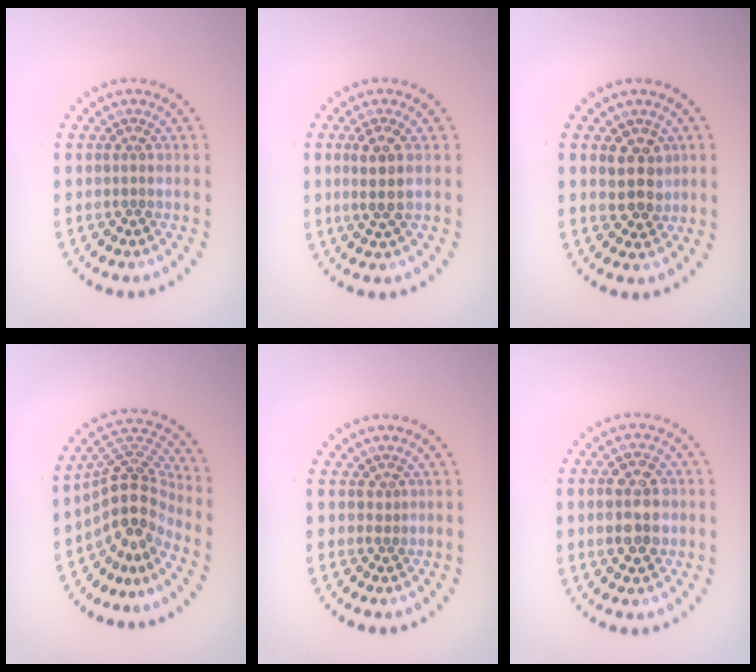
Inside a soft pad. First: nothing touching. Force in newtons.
{"total": 2.4, "press": 2.1, "slide": 1.1}
{"total": 3.0, "press": 2.7, "slide": 1.2}
{"total": 5.0, "press": 3.6, "slide": 3.4}
{"total": 0.5, "press": 0.3, "slide": 0.4}
{"total": 4.3, "press": 4.3, "slide": 0.4}